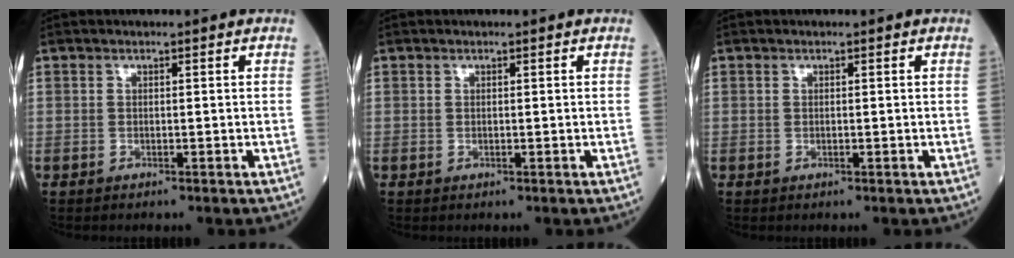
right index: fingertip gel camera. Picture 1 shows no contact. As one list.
[{"total": 0.0}, {"total": 0.0}]